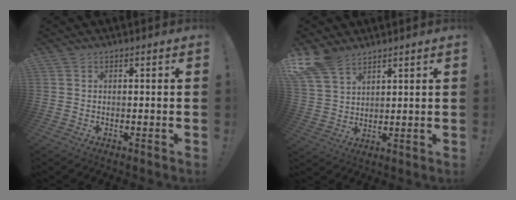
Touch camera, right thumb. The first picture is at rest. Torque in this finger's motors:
{"motor_torque": [0.21, 1.92, 1.42, 0.95, 0.49]}